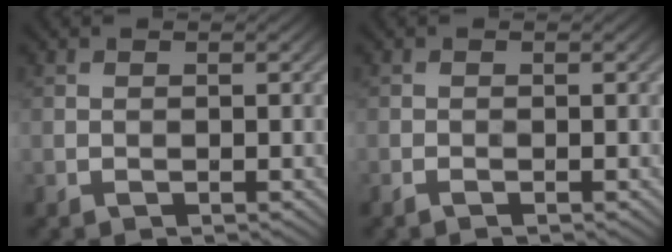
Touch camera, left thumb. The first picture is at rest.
{"total": 0.7, "force": [-0.6, 0.1, 0.3], "torque": [-0.006, -0.002, -0.012]}